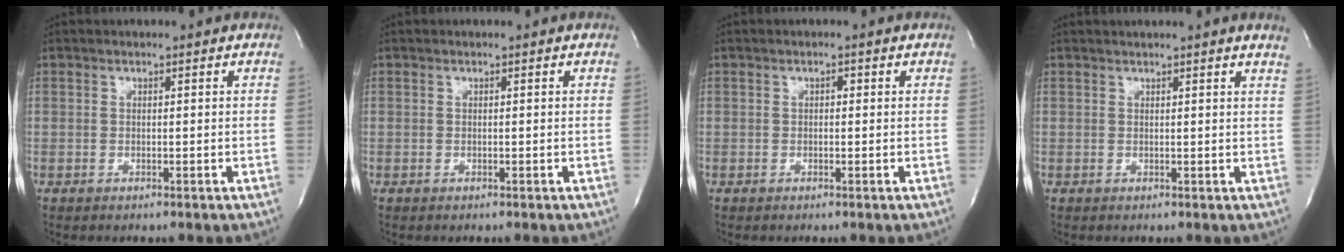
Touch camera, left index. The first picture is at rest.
{"total": 0.0}
{"total": 0.5, "force": [0.0, 0.3, 0.4], "torque": [-0.006, -0.002, -0.003]}
{"total": 4.4, "force": [4.0, -0.9, 1.7], "torque": [-0.023, -0.006, 0.029]}